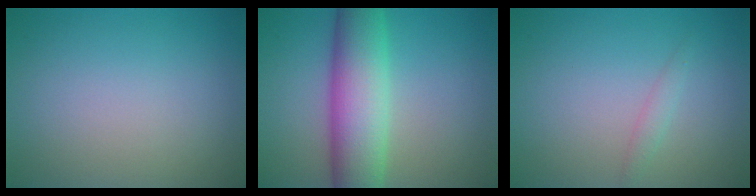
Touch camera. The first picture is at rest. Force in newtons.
{"total": 8.5, "press": 8.5, "slide": 0.2}
{"total": 1.0, "press": 1.0, "slide": 0.0}